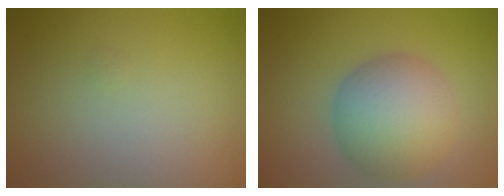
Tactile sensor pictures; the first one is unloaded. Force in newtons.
{"total": 7.0, "press": 7.0, "slide": 0.2}